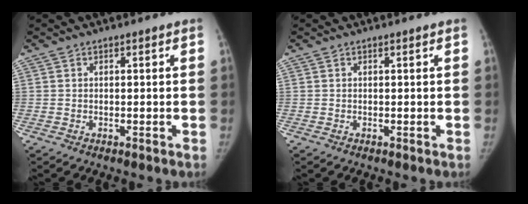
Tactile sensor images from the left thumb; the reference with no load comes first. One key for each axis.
{"total": 0.0}